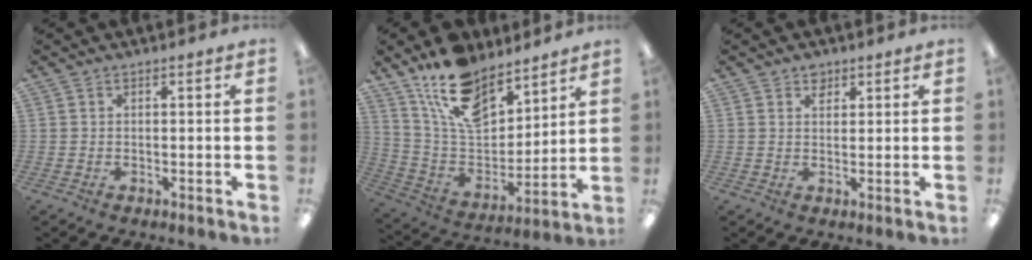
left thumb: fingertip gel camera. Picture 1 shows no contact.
{"total": 16.4, "force": [12.0, 8.0, 7.7], "torque": [-0.160, -0.062, 0.224]}
{"total": 2.3, "force": [1.7, 1.4, 0.8], "torque": [-0.001, -0.007, 0.028]}